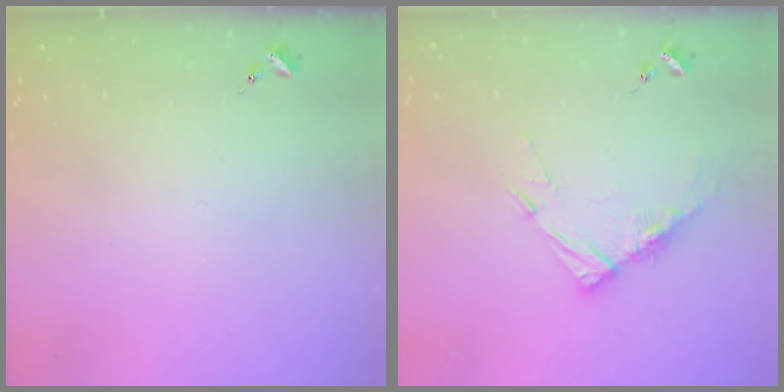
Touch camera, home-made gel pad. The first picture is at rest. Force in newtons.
{"total": 10.5, "press": 10.4, "slide": 1.0}